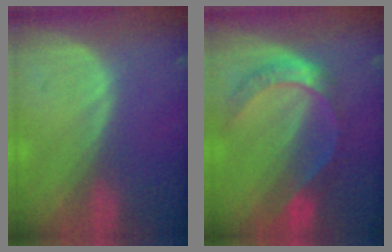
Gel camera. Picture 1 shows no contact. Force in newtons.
{"total": 7.6, "press": 6.3, "slide": 4.3}